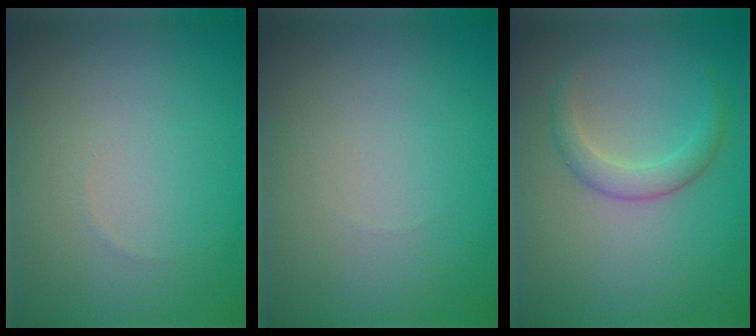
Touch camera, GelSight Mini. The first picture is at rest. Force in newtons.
{"total": 0.0}
{"total": 2.3, "press": 2.3, "slide": 0.1}